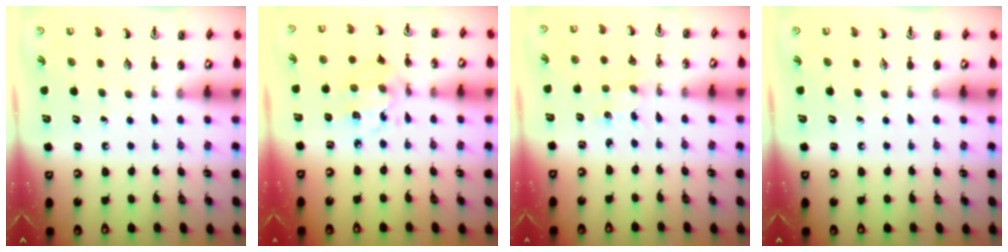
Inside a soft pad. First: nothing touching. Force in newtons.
{"total": 8.2, "press": 8.2, "slide": 0.4}
{"total": 0.0}
{"total": 0.0}